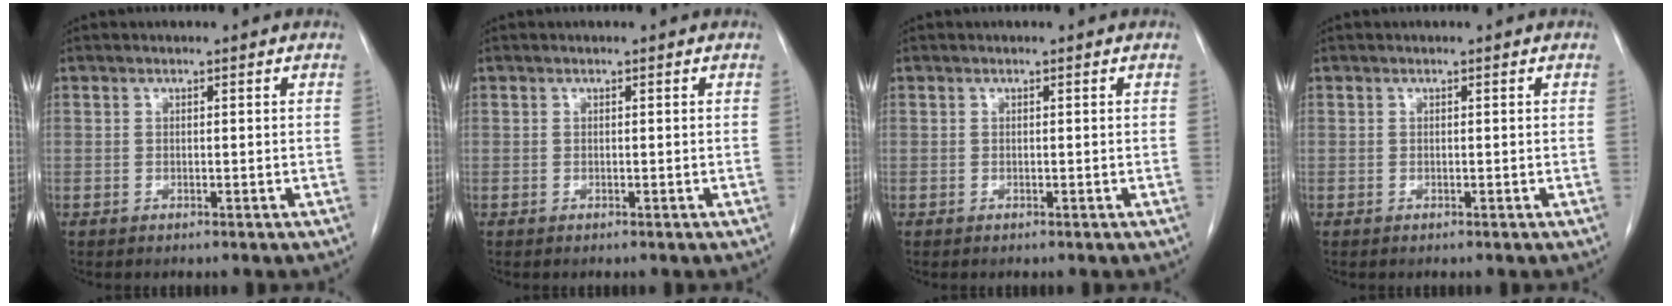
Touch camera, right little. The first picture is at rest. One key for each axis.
{"total": 0.0}
{"total": 0.0}
{"total": 0.0}